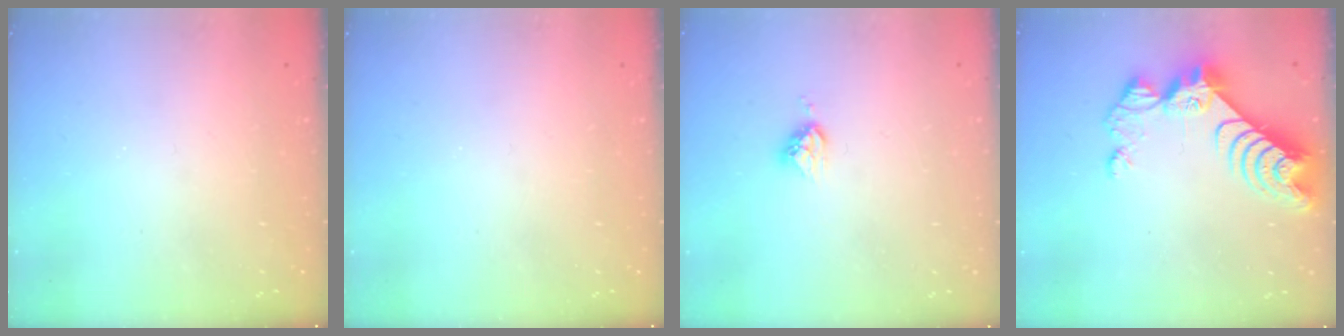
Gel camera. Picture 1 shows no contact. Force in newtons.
{"total": 0.0}
{"total": 5.0, "press": 4.9, "slide": 0.4}
{"total": 11.1, "press": 11.0, "slide": 1.0}